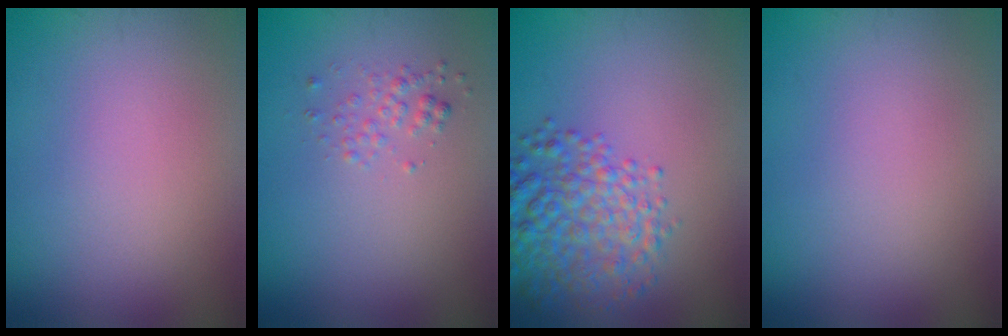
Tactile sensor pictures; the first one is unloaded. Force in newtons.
{"total": 1.2, "press": 1.2, "slide": 0.1}
{"total": 5.4, "press": 5.4, "slide": 0.2}
{"total": 0.0}